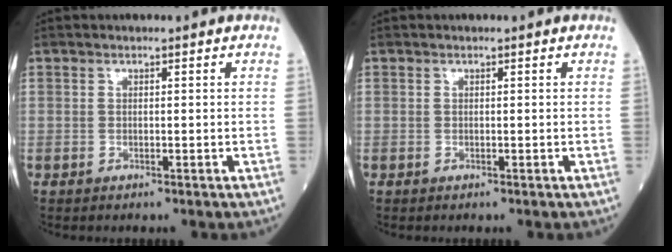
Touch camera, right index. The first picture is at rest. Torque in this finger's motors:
{"motor_torque": [0.00, 0.00, 0.00, 0.00]}